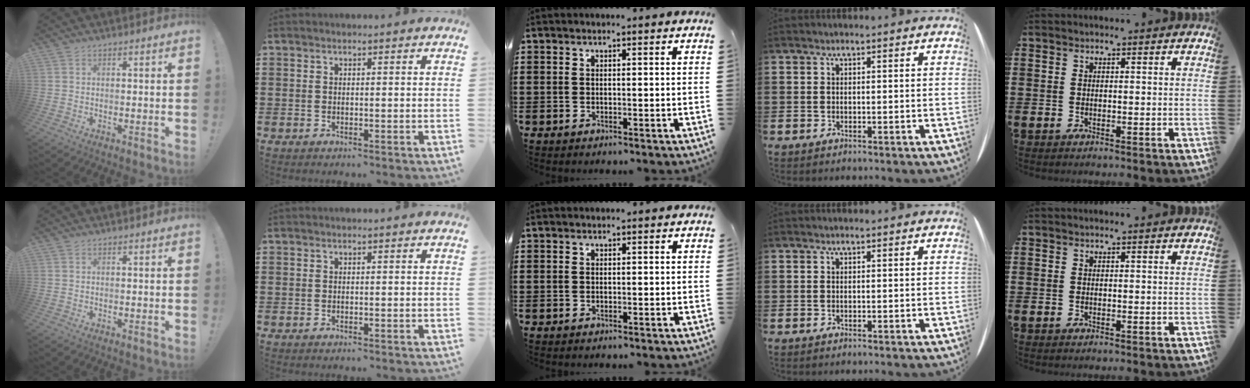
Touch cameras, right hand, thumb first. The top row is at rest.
{}